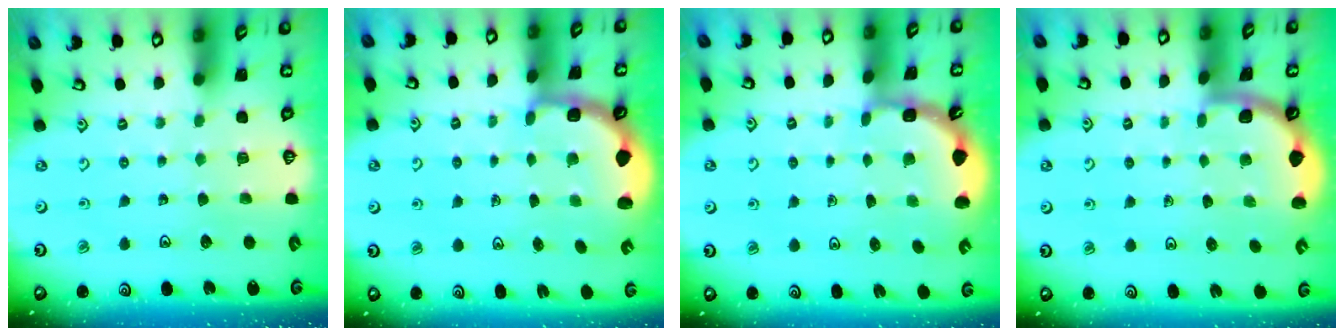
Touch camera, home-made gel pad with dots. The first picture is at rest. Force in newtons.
{"total": 2.8, "press": 2.0, "slide": 2.0}
{"total": 1.9, "press": 1.8, "slide": 0.6}
{"total": 1.9, "press": 1.9, "slide": 0.0}